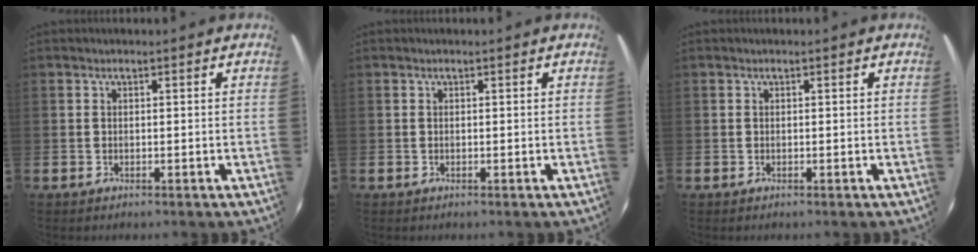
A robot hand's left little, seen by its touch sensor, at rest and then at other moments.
{"total": 0.0}
{"total": 0.0}